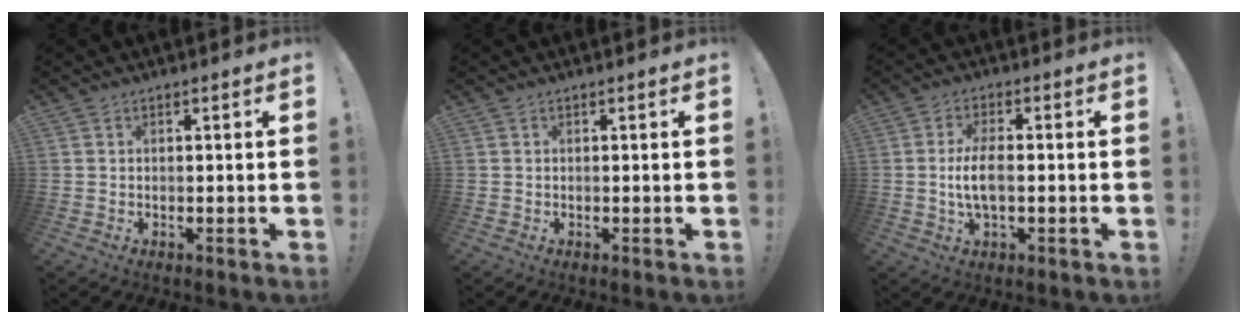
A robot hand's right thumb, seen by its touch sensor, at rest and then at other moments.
{"total": 0.0}
{"total": 6.8, "force": [-0.7, 2.4, 6.3], "torque": [-0.126, -0.002, -0.014]}